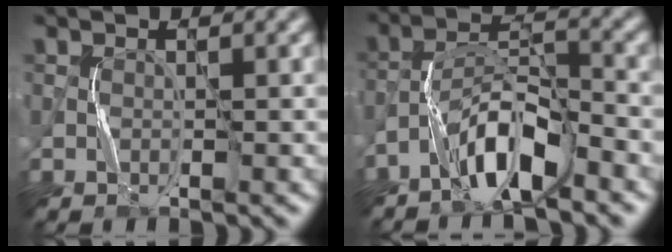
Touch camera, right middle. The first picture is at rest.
{"total": 5.6, "force": [-3.9, 1.4, 3.8], "torque": [-0.071, 0.009, -0.077]}